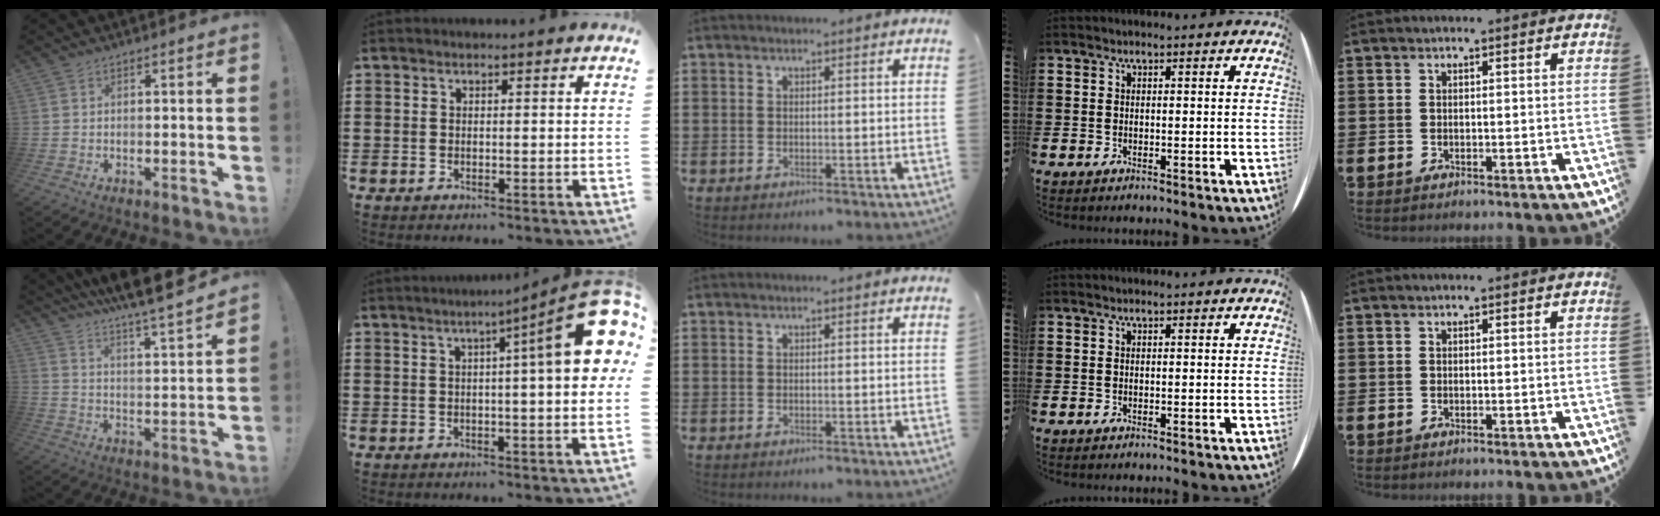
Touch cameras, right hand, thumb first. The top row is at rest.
{"thumb": {"total": 9.2, "force": [8.2, -0.3, 4.1], "torque": [-0.078, -0.086, 0.132]}, "index": {"total": 11.6, "force": [3.4, 1.4, 11.0], "torque": [-0.144, -0.038, 0.051]}}